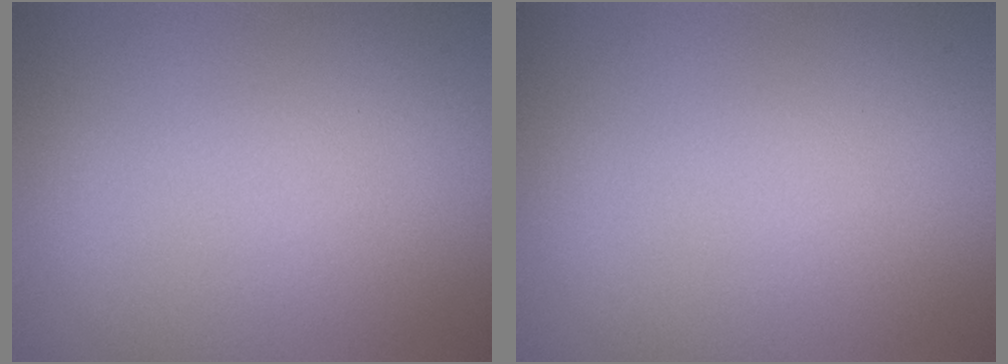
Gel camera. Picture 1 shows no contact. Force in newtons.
{"total": 0.0}